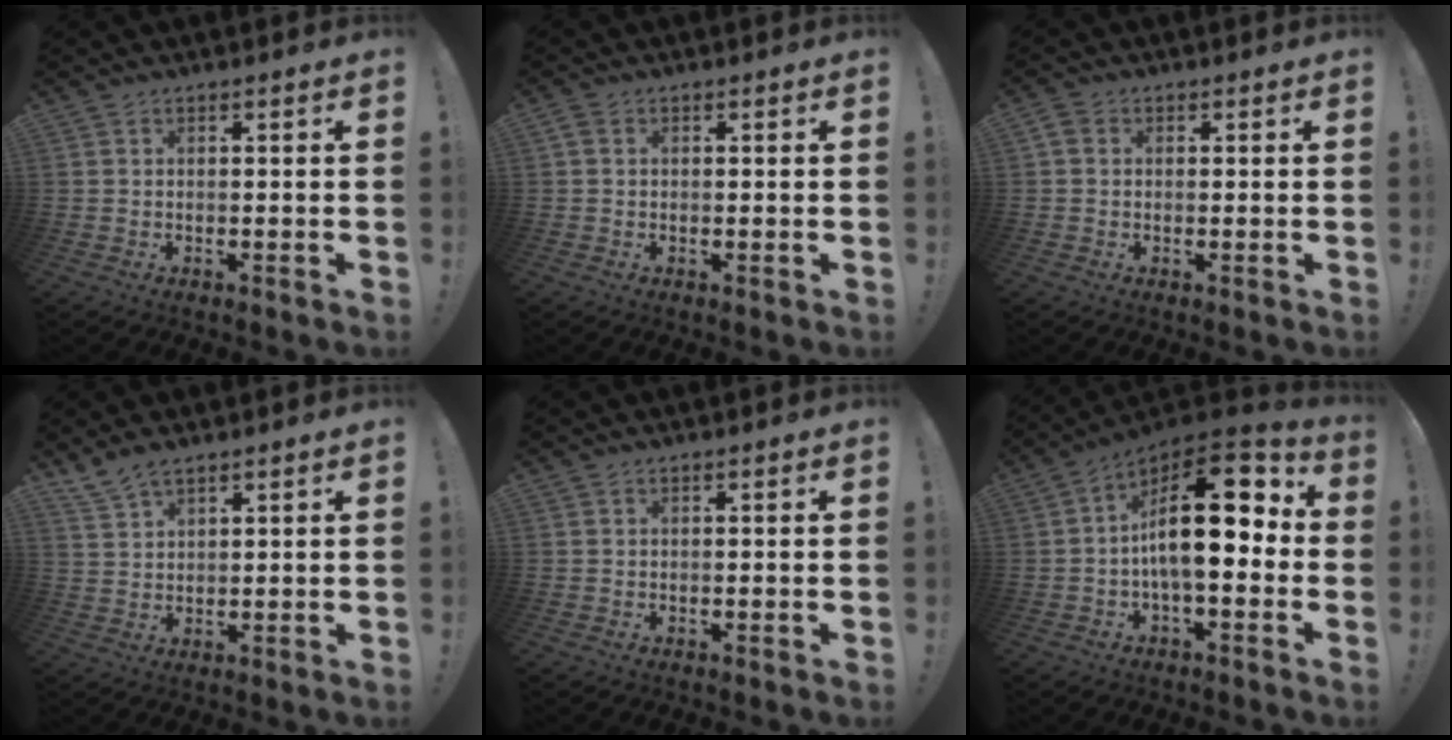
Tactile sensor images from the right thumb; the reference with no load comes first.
{"total": 1.3, "force": [0.4, 1.0, 0.7], "torque": [-0.016, 0.005, 0.008]}
{"total": 2.6, "force": [0.5, 2.2, 1.4], "torque": [-0.029, 0.006, 0.011]}
{"total": 5.2, "force": [4.3, 1.8, 2.3], "torque": [-0.053, -0.020, 0.083]}
{"total": 0.0}
{"total": 20.1, "force": [1.6, 8.6, 18.1], "torque": [-0.293, -0.001, 0.024]}